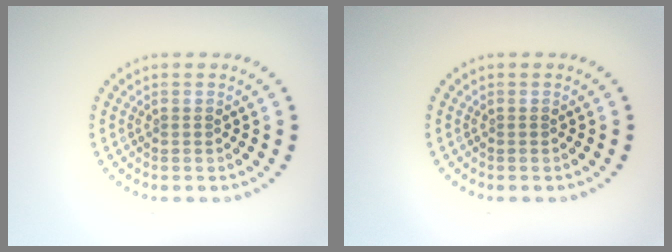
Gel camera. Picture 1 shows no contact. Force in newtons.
{"total": 0.0}